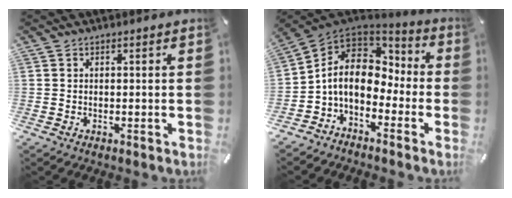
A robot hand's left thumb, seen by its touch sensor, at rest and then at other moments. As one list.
[{"total": 9.8, "force": [-2.0, 7.7, 5.6], "torque": [-0.130, 0.009, -0.039]}]